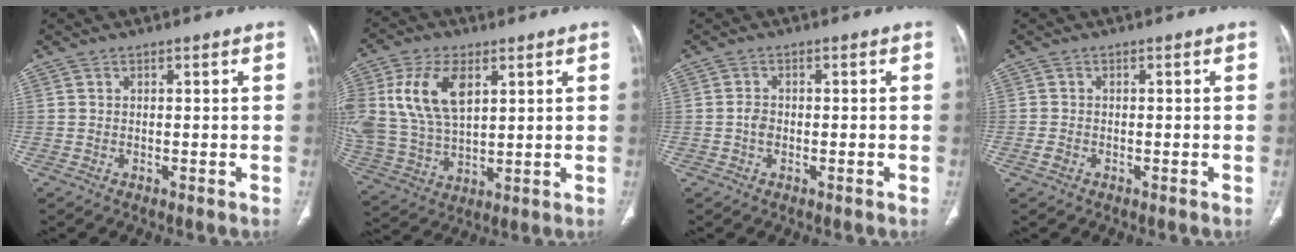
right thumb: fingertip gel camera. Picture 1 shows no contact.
{"total": 15.4, "force": [5.0, 8.9, 11.5], "torque": [-0.229, -0.006, 0.104]}
{"total": 2.7, "force": [-0.5, 1.7, 2.0], "torque": [-0.034, 0.006, -0.014]}
{"total": 1.4, "force": [-0.7, 1.0, 0.7], "torque": [-0.013, 0.004, -0.014]}